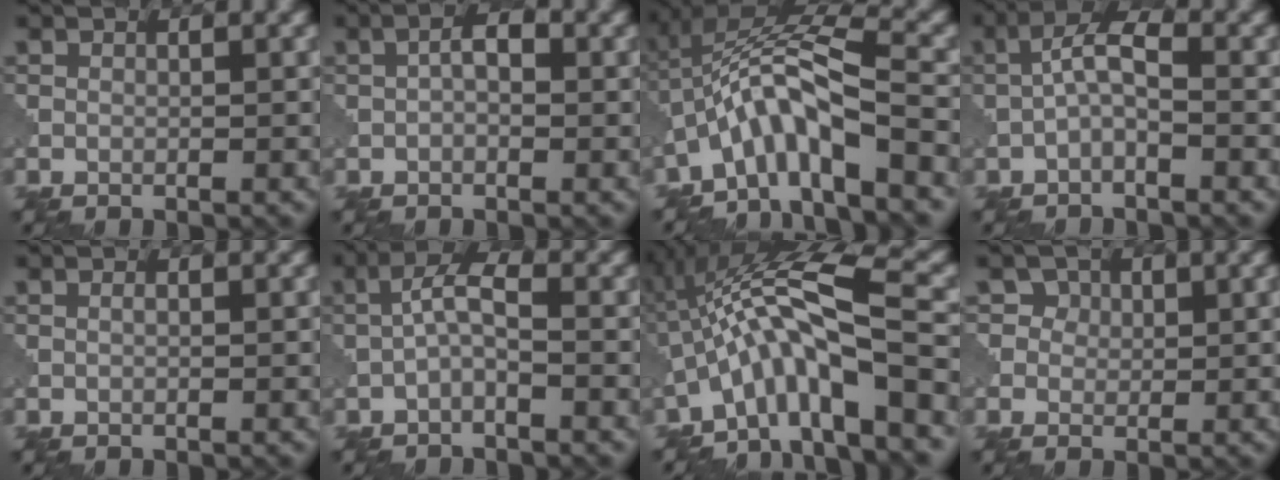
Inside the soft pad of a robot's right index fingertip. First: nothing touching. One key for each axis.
{"total": 2.5, "fx": 0.2, "fy": 1.3, "fz": 2.1, "tx": -0.035, "ty": 0.006, "tz": -0.002}
{"total": 8.5, "fx": -3.9, "fy": 2.0, "fz": 7.2, "tx": -0.137, "ty": 0.019, "tz": -0.078}
{"total": 3.1, "fx": -0.7, "fy": 1.0, "fz": 2.9, "tx": -0.059, "ty": 0.014, "tz": -0.019}
{"total": 0.0}
{"total": 2.8, "fx": -0.6, "fy": 0.8, "fz": 2.6, "tx": -0.052, "ty": 0.012, "tz": -0.018}
{"total": 8.9, "fx": -2.8, "fy": 1.7, "fz": 8.3, "tx": -0.140, "ty": 0.026, "tz": -0.056}
{"total": 2.8, "fx": 1.1, "fy": 2.5, "fz": 0.7, "tx": -0.012, "ty": -0.005, "tz": 0.013}